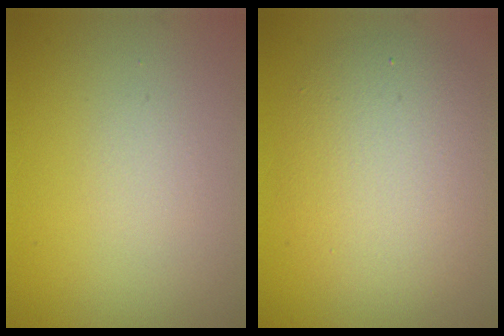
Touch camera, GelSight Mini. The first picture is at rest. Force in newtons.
{"total": 6.2, "press": 6.1, "slide": 0.4}